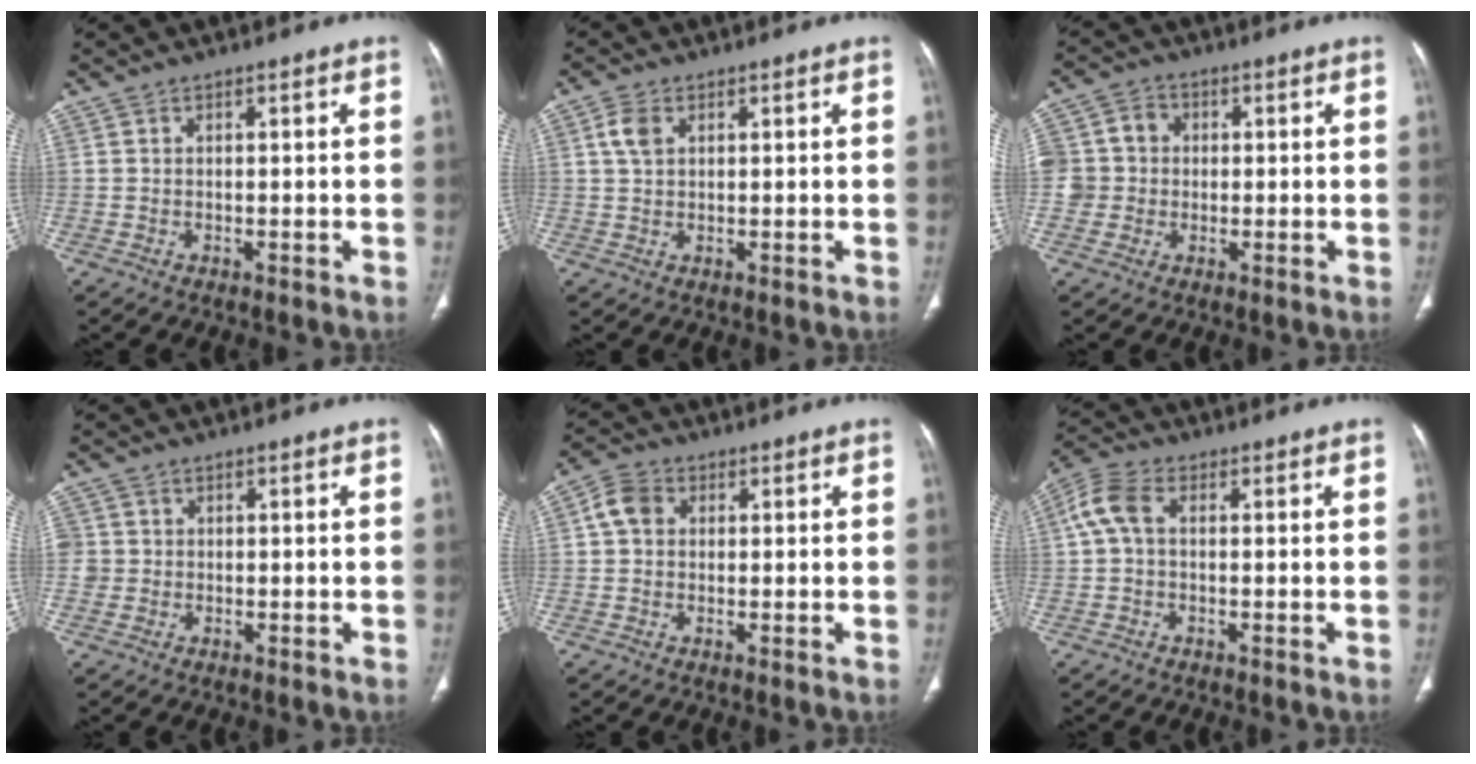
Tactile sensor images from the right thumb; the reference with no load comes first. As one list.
[{"total": 3.6, "force": [1.3, 2.3, 2.4], "torque": [-0.051, 0.005, 0.027]}, {"total": 8.9, "force": [0.1, 8.4, 3.1], "torque": [-0.047, 0.023, 0.001]}, {"total": 3.2, "force": [-0.1, 3.2, 0.5], "torque": [0.005, 0.009, -0.002]}, {"total": 4.7, "force": [0.8, 3.9, 2.6], "torque": [-0.043, 0.012, 0.009]}, {"total": 5.9, "force": [0.5, 3.7, 4.6], "torque": [-0.101, 0.019, 0.002]}]